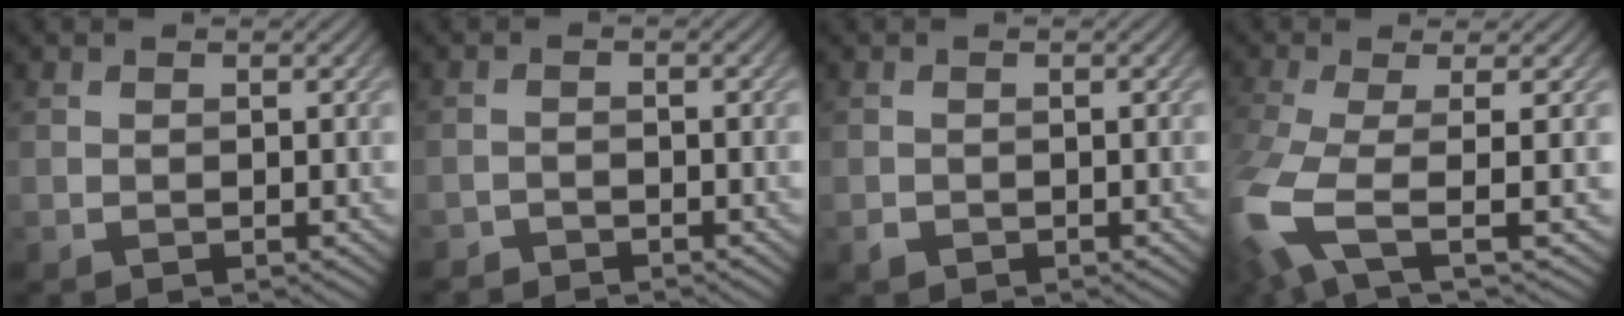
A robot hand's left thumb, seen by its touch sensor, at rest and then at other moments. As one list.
[{"total": 1.7, "force": [-1.7, 0.1, -0.1], "torque": [0.004, 0.001, -0.038]}, {"total": 0.7, "force": [-0.4, 0.5, 0.1], "torque": [-0.001, -0.001, -0.012]}, {"total": 8.4, "force": [-2.2, 2.5, 7.7], "torque": [-0.177, -0.016, -0.051]}]